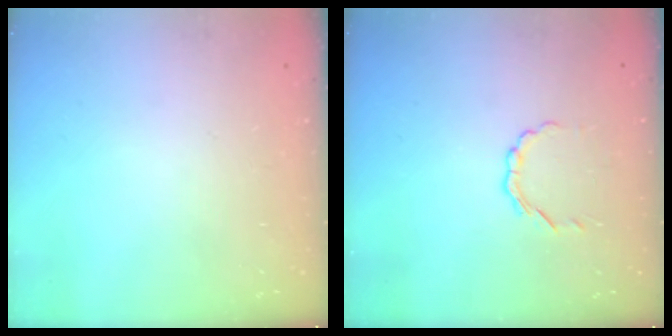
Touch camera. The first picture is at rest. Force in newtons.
{"total": 3.1, "press": 3.0, "slide": 0.8}